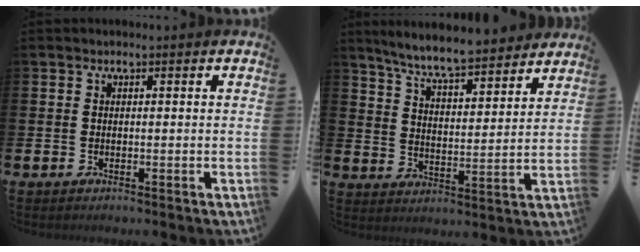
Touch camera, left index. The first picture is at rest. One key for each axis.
{"total": 7.4, "fx": 7.0, "fy": 0.4, "fz": 2.4, "tx": -0.070, "ty": -0.047, "tz": 0.121}